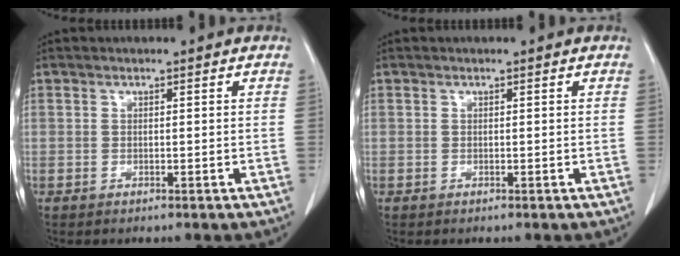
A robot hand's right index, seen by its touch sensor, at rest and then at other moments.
{"total": 0.0}